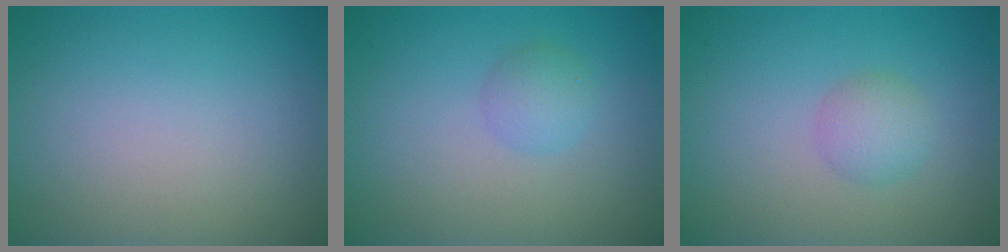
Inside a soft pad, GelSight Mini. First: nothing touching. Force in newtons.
{"total": 1.7, "press": 1.7, "slide": 0.1}
{"total": 2.0, "press": 2.0, "slide": 0.2}